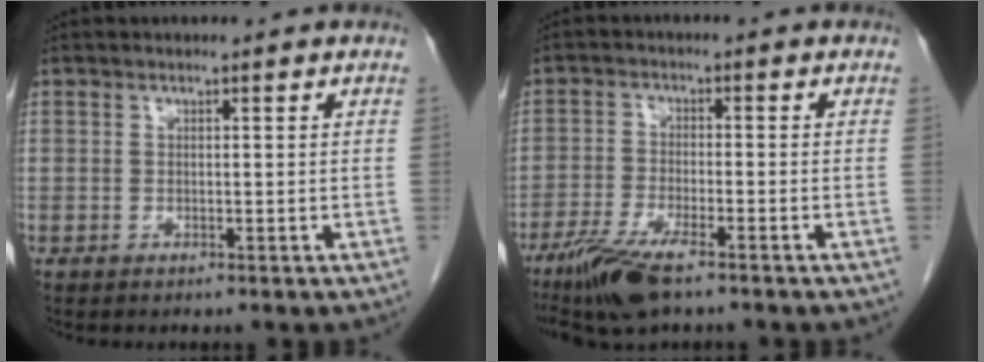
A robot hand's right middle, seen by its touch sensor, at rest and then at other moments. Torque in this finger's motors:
{"motor_torque": [0.13, -0.32, 0.10, 0.06]}